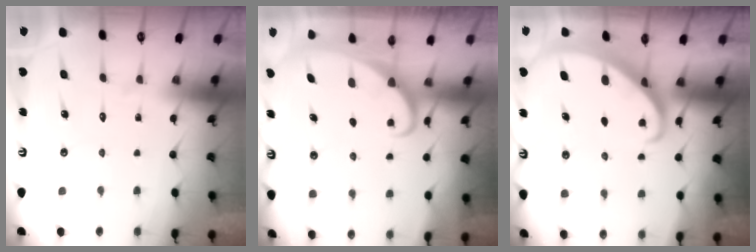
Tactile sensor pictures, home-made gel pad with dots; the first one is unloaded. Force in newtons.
{"total": 1.8, "press": 1.8, "slide": 0.2}
{"total": 2.7, "press": 2.6, "slide": 0.3}